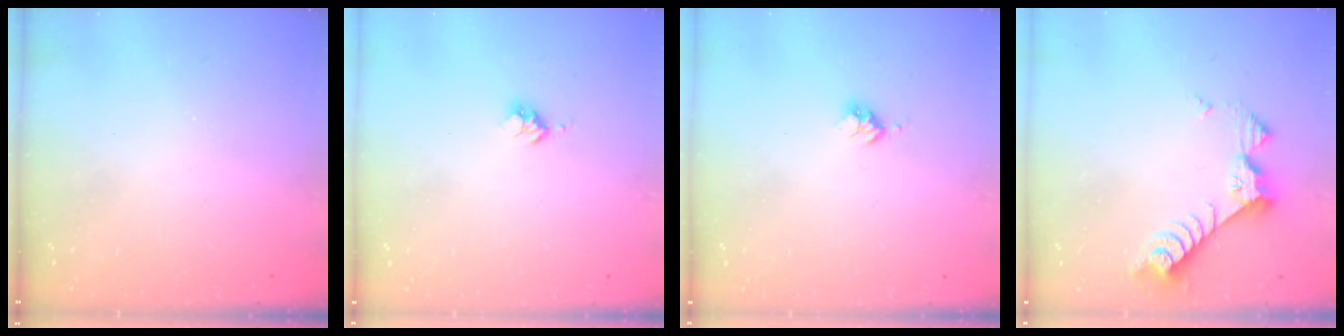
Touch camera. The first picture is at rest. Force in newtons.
{"total": 2.5, "press": 2.5, "slide": 0.3}
{"total": 2.5, "press": 2.5, "slide": 0.3}
{"total": 8.6, "press": 8.5, "slide": 0.8}